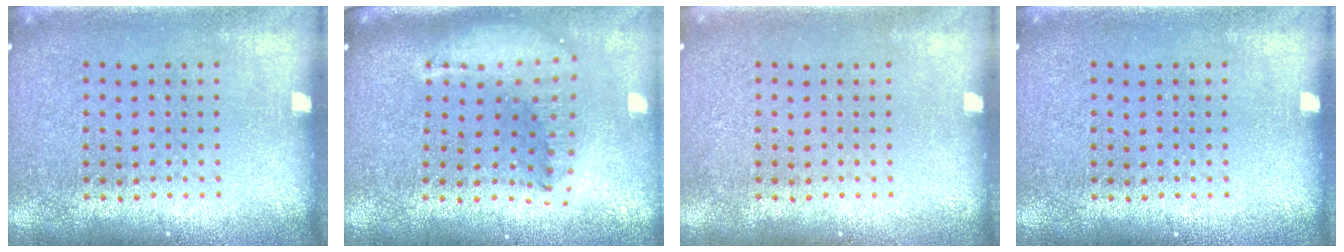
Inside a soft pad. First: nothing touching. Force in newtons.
{"total": 1.8, "press": 1.5, "slide": 0.9}
{"total": 0.0}
{"total": 0.0}